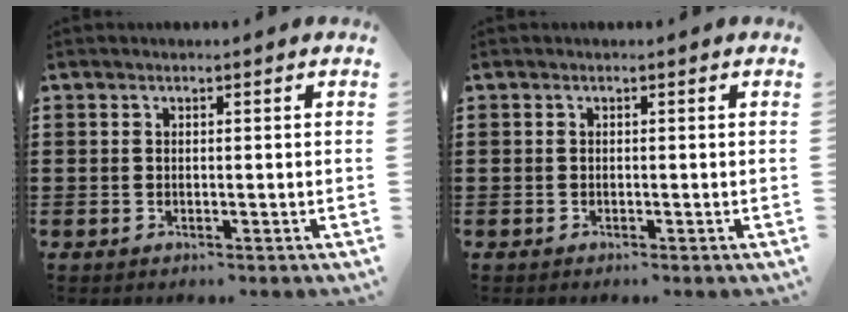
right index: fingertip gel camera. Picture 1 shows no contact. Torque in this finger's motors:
{"motor_torque": [-0.01, 0.04, -0.05, -0.01]}